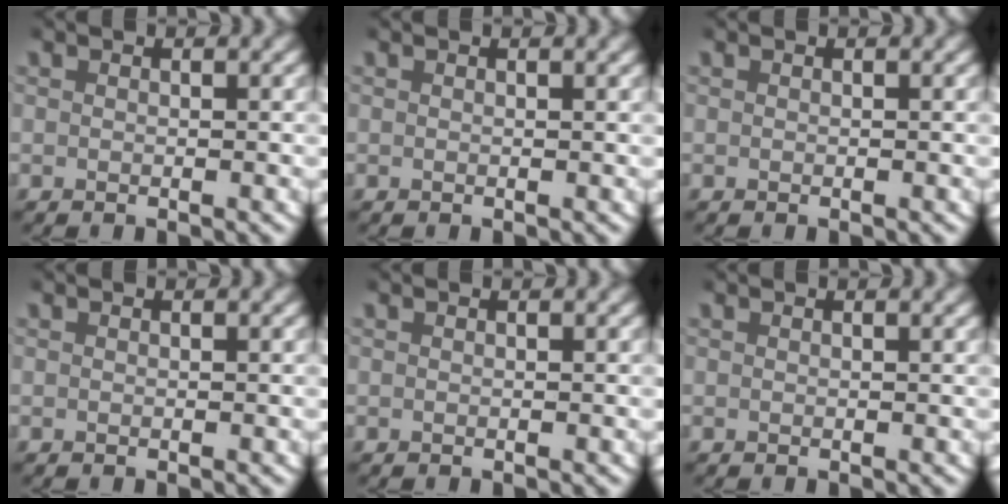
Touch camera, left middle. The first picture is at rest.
{"total": 0.0}
{"total": 0.0}
{"total": 0.0}
{"total": 0.0}
{"total": 0.0}